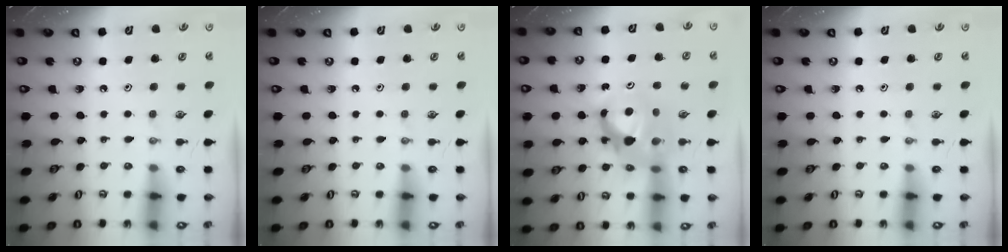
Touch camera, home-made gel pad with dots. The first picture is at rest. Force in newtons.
{"total": 0.0}
{"total": 10.8, "press": 10.7, "slide": 1.0}
{"total": 0.0}